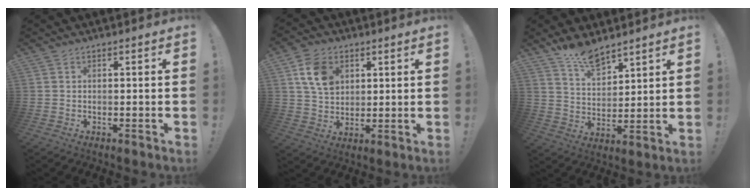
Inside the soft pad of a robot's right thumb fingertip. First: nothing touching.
{"total": 11.2, "force": [4.5, 8.4, 6.0], "torque": [-0.091, -0.002, 0.090]}
{"total": 9.7, "force": [8.2, 3.5, 3.8], "torque": [-0.061, -0.058, 0.153]}